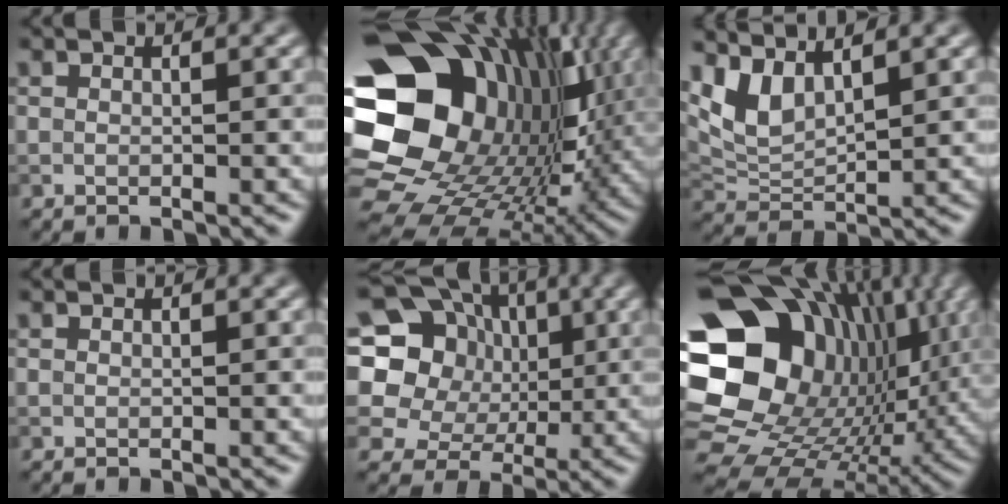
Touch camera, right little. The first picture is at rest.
{"total": 22.1, "force": [2.7, 17.7, 12.9], "torque": [-0.269, -0.035, 0.049]}
{"total": 4.2, "force": [2.8, 1.8, 2.6], "torque": [-0.062, -0.005, 0.060]}
{"total": 0.0}
{"total": 17.5, "force": [4.3, 15.5, 7.0], "torque": [-0.162, 0.039, 0.055]}
{"total": 19.7, "force": [2.7, 15.8, 11.5], "torque": [-0.227, -0.018, 0.074]}